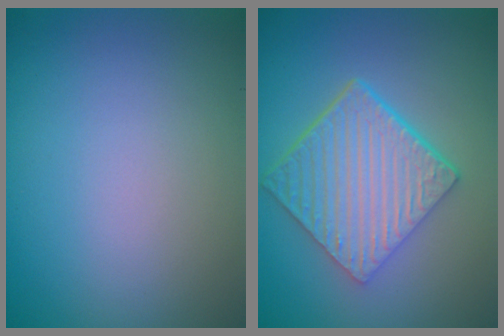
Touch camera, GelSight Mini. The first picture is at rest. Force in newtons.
{"total": 7.0, "press": 4.7, "slide": 5.2}